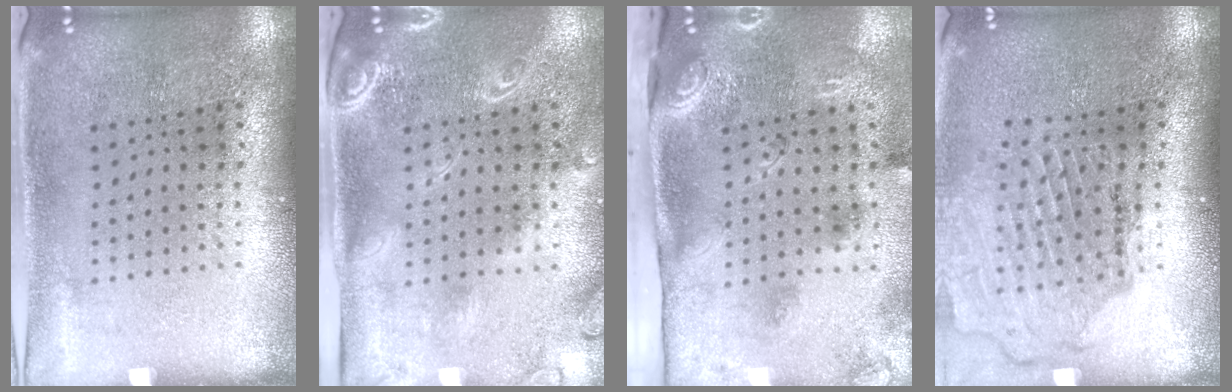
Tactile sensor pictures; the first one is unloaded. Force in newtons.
{"total": 2.4, "press": 1.9, "slide": 1.4}
{"total": 3.1, "press": 2.0, "slide": 2.4}
{"total": 1.7, "press": 1.7, "slide": 0.1}